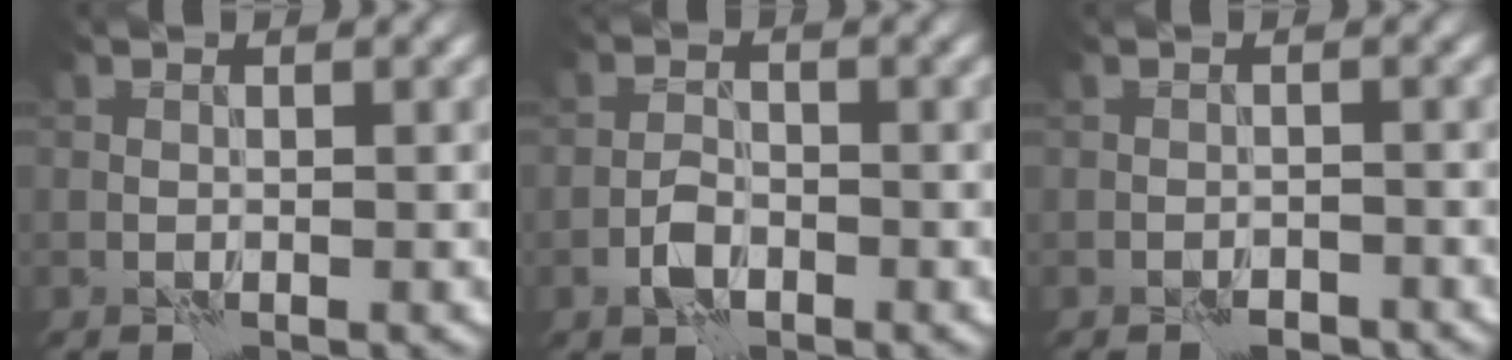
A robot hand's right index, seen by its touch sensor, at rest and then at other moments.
{"total": 2.3, "force": [-1.2, 1.3, 1.5], "torque": [-0.025, 0.006, -0.027]}
{"total": 1.7, "force": [-1.4, 0.7, 0.7], "torque": [-0.006, 0.004, -0.024]}